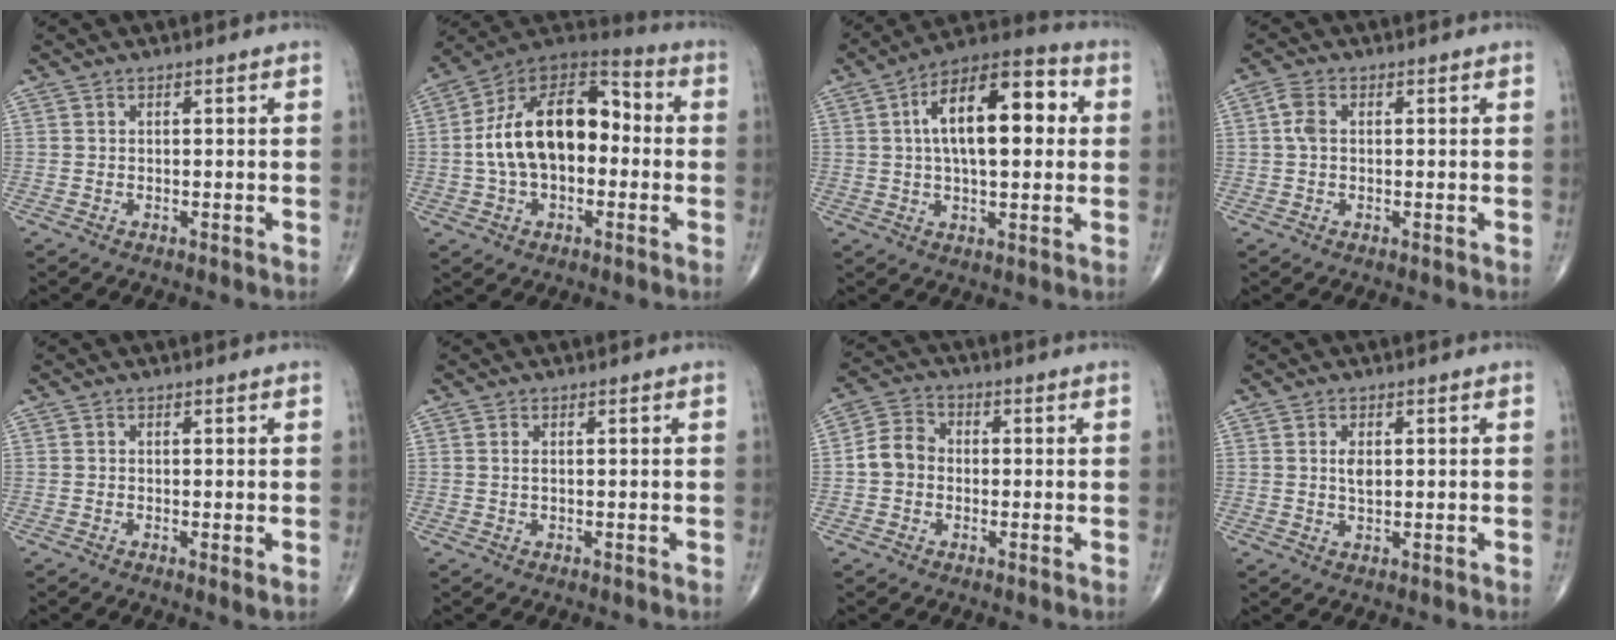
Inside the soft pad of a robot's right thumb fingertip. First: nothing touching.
{"total": 19.7, "force": [-0.4, 11.9, 15.7], "torque": [-0.247, 0.047, -0.015]}
{"total": 17.8, "force": [3.1, 8.1, 15.6], "torque": [-0.232, 0.026, 0.041]}
{"total": 2.9, "force": [0.3, 1.7, 2.4], "torque": [-0.059, 0.008, 0.003]}
{"total": 1.3, "force": [-0.1, 0.2, 1.2], "torque": [-0.025, -0.007, -0.004]}
{"total": 0.9, "force": [0.2, 0.3, 0.8], "torque": [-0.019, 0.002, 0.006]}
{"total": 5.9, "force": [-0.6, 5.0, 3.1], "torque": [-0.045, 0.023, -0.022]}
{"total": 2.6, "force": [0.5, 1.3, 2.2], "torque": [-0.037, -0.005, 0.011]}